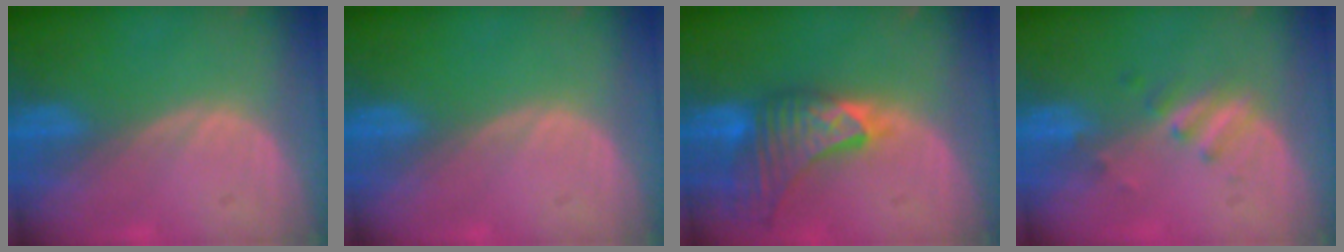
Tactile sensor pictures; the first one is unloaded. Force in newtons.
{"total": 0.0}
{"total": 8.9, "press": 8.3, "slide": 3.4}
{"total": 3.1, "press": 2.8, "slide": 1.2}